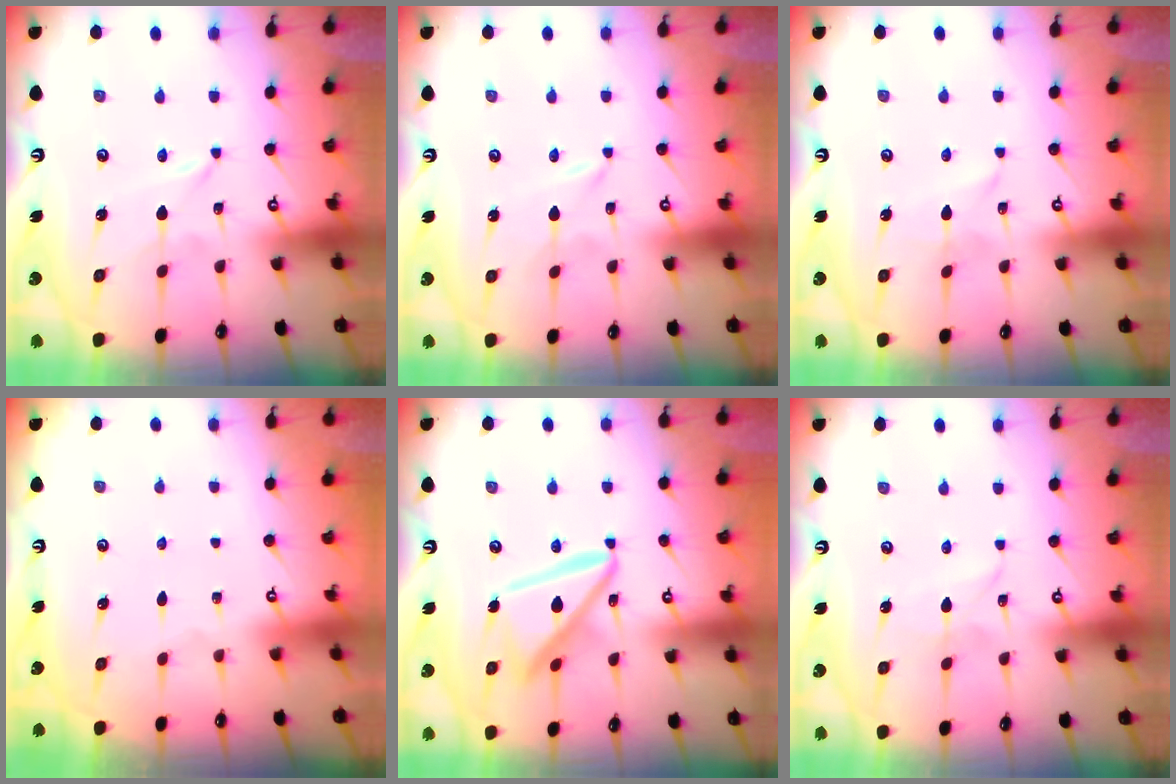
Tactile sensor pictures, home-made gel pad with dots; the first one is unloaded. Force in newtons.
{"total": 0.0}
{"total": 1.6, "press": 1.6, "slide": 0.2}
{"total": 0.0}
{"total": 14.6, "press": 14.6, "slide": 1.4}
{"total": 2.4, "press": 2.4, "slide": 0.1}